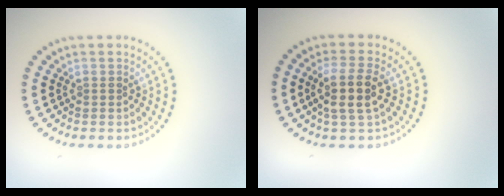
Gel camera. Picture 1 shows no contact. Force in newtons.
{"total": 3.4, "press": 3.0, "slide": 1.6}